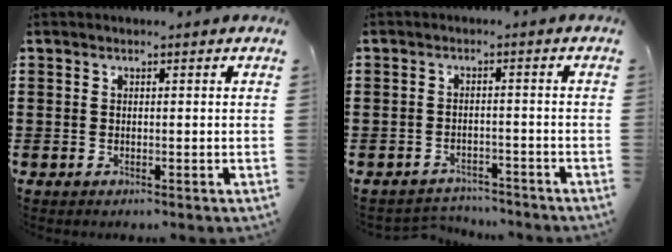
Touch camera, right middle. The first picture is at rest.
{"total": 2.7, "force": [-2.6, 0.5, -0.4], "torque": [-0.002, -0.003, -0.059]}